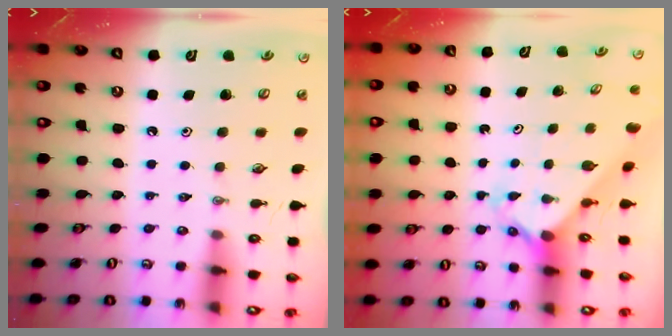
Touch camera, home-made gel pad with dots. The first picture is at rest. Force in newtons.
{"total": 2.5, "press": 2.5, "slide": 0.3}